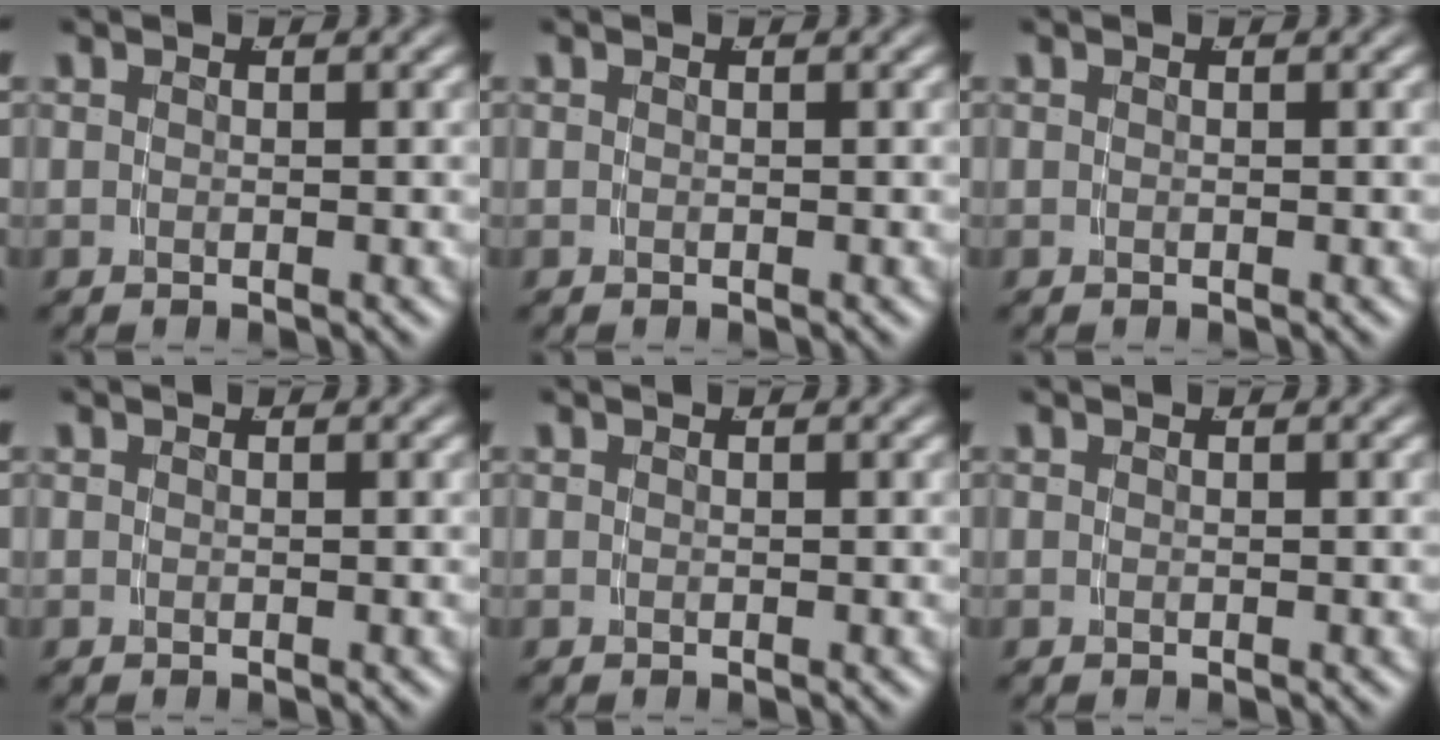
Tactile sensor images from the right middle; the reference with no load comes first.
{"total": 0.0}
{"total": 0.0}
{"total": 0.0}
{"total": 0.0}
{"total": 0.0}